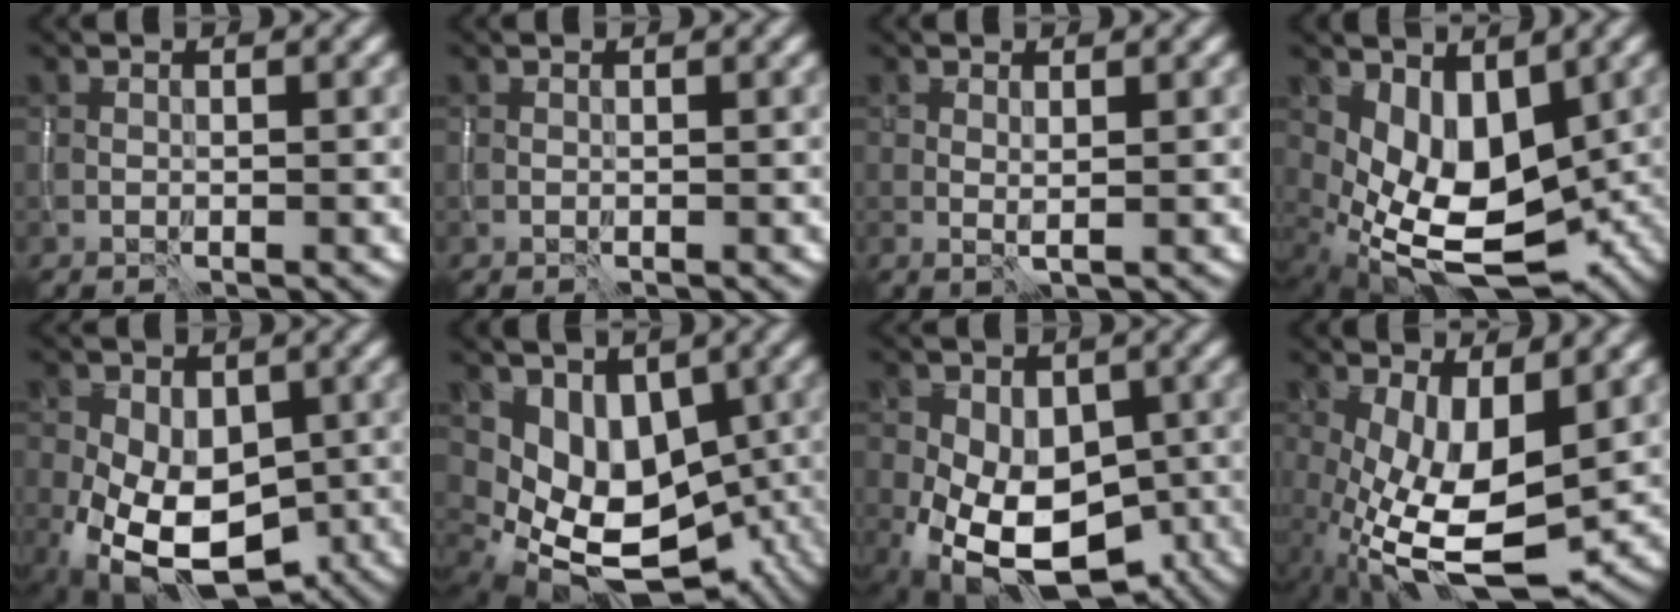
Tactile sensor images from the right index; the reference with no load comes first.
{"total": 0.0}
{"total": 0.7, "force": [0.4, 0.0, 0.6], "torque": [-0.012, -0.001, 0.008]}
{"total": 7.9, "force": [-0.1, 5.0, 6.1], "torque": [-0.116, -0.021, 0.007]}
{"total": 12.1, "force": [-3.8, 8.0, 8.3], "torque": [-0.140, -0.039, -0.049]}
{"total": 9.7, "force": [-0.4, 7.5, 6.2], "torque": [-0.077, -0.019, 0.017]}
{"total": 13.5, "force": [-4.9, 9.1, 8.8], "torque": [-0.125, -0.027, -0.064]}
{"total": 9.2, "force": [-1.5, 3.9, 8.2], "torque": [-0.171, -0.017, -0.019]}